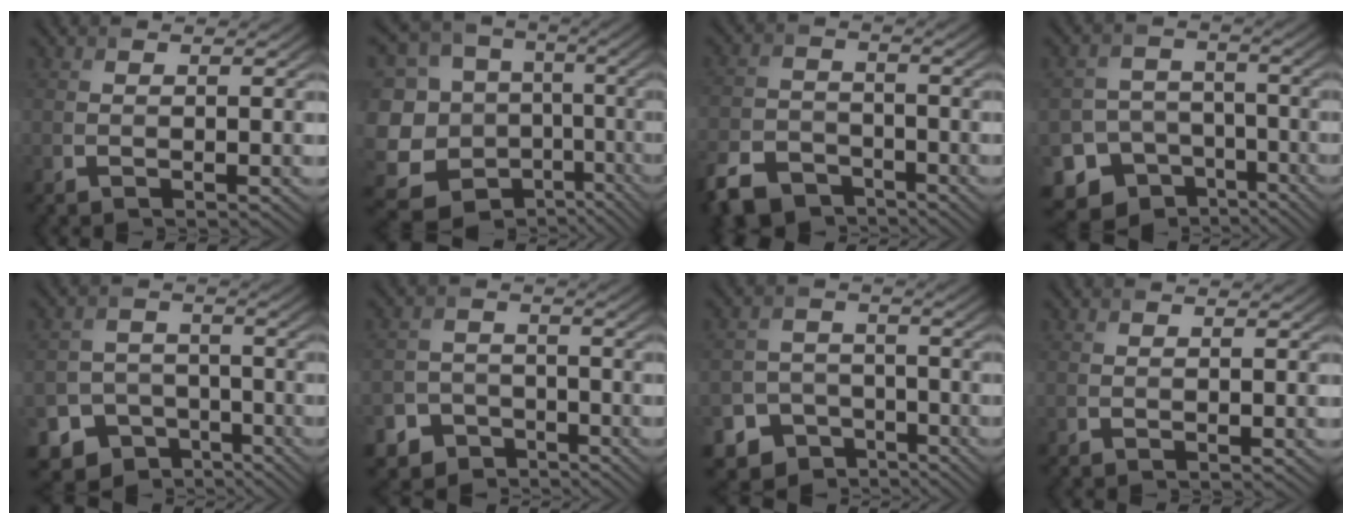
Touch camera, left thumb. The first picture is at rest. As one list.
[{"total": 17.8, "force": [-6.4, 15.0, 7.1], "torque": [-0.227, -0.017, -0.080]}, {"total": 7.9, "force": [-5.9, 4.3, 3.1], "torque": [-0.076, -0.015, -0.121]}, {"total": 13.6, "force": [-8.6, 9.9, 3.2], "torque": [-0.091, -0.044, -0.127]}, {"total": 9.6, "force": [-6.1, 7.2, 2.0], "torque": [-0.050, -0.022, -0.101]}, {"total": 6.3, "force": [-4.5, 4.3, 1.1], "torque": [-0.019, -0.008, -0.081]}, {"total": 7.9, "force": [-5.2, 5.7, 1.7], "torque": [-0.036, -0.018, -0.088]}, {"total": 0.0}]